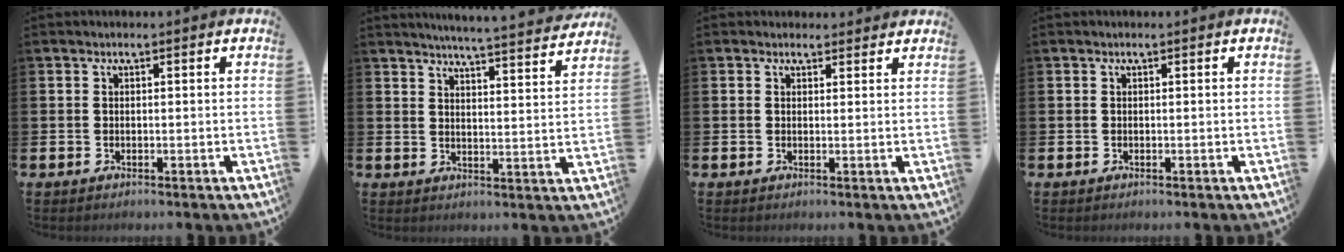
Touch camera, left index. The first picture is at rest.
{"total": 5.5, "force": [5.4, -0.6, 0.8], "torque": [-0.018, -0.045, 0.090]}
{"total": 1.5, "force": [1.4, 0.7, 0.0], "torque": [0.016, -0.004, 0.021]}
{"total": 0.0}